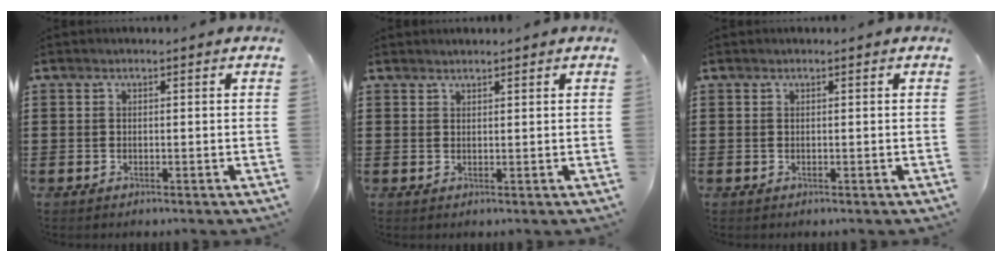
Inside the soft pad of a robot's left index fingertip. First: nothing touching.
{"total": 1.1, "force": [1.1, 0.1, 0.0], "torque": [-0.001, 0.000, 0.022]}
{"total": 0.0}